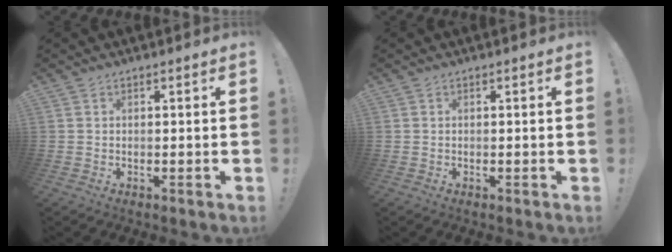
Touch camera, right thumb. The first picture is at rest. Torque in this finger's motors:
{"motor_torque": [-0.19, -0.01, 0.26, -0.17, -0.13]}